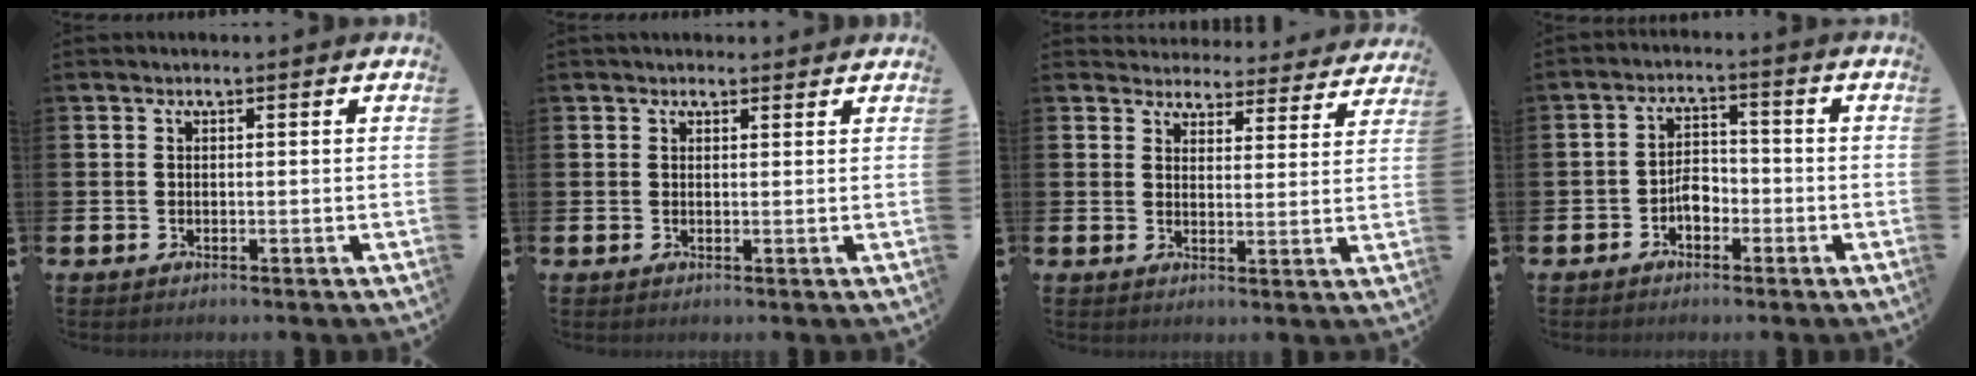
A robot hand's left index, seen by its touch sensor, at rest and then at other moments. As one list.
[{"total": 1.1, "force": [0.9, 0.5, 0.2], "torque": [0.006, 0.002, 0.014]}, {"total": 4.0, "force": [3.8, 1.0, 0.0], "torque": [-0.005, -0.036, 0.064]}, {"total": 3.1, "force": [-1.6, 1.9, 1.7], "torque": [-0.028, 0.007, -0.036]}]